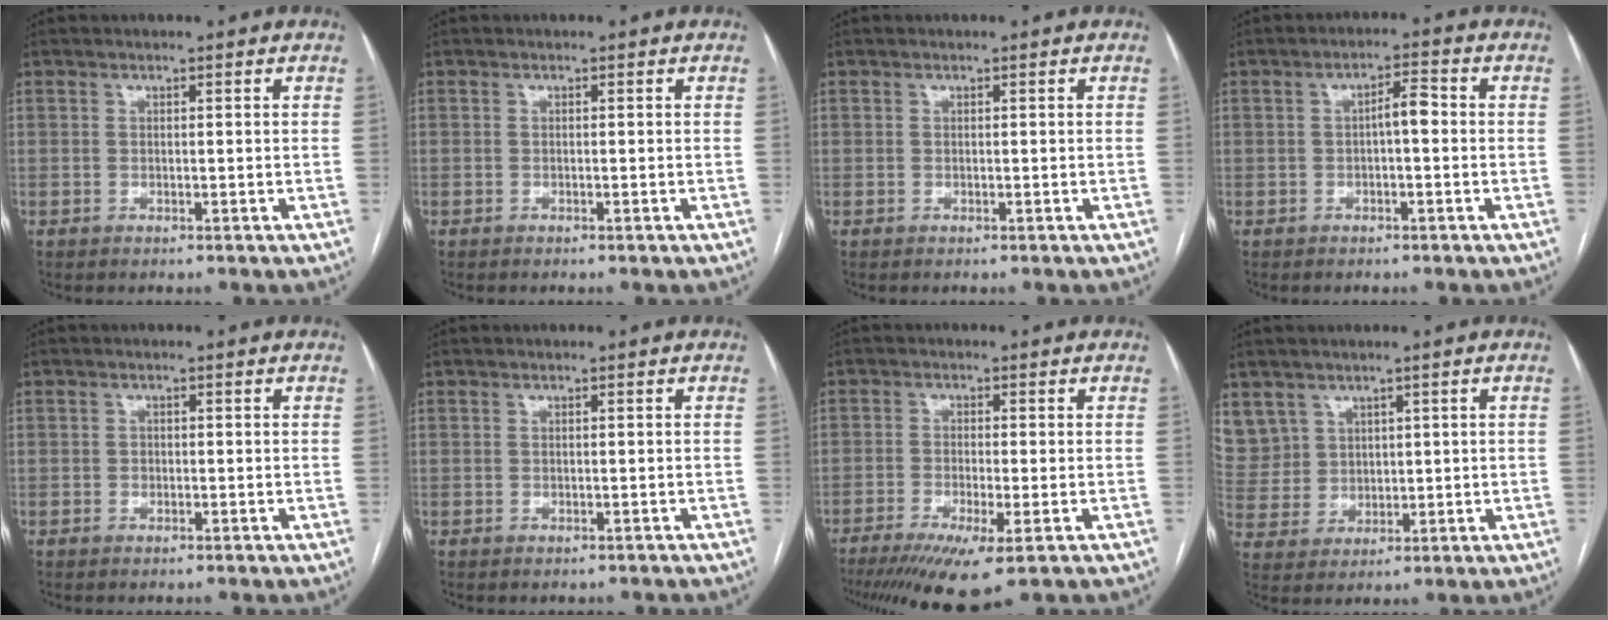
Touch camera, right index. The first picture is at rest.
{"total": 0.0}
{"total": 0.0}
{"total": 3.2, "force": [-0.2, 0.8, 3.1], "torque": [-0.048, 0.011, -0.004]}
{"total": 0.6, "force": [-0.1, 0.6, 0.2], "torque": [0.002, 0.005, -0.002]}
{"total": 0.7, "force": [-0.7, 0.3, 0.0], "torque": [-0.004, -0.001, -0.010]}
{"total": 9.7, "force": [-5.8, 1.1, 7.6], "torque": [-0.122, -0.025, -0.092]}
{"total": 10.2, "force": [5.6, 8.4, 0.9], "torque": [-0.037, 0.031, 0.137]}